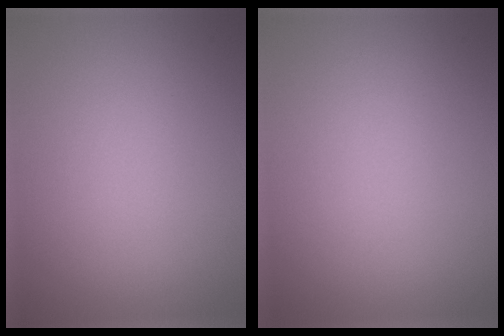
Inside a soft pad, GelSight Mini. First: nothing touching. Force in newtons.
{"total": 0.0}